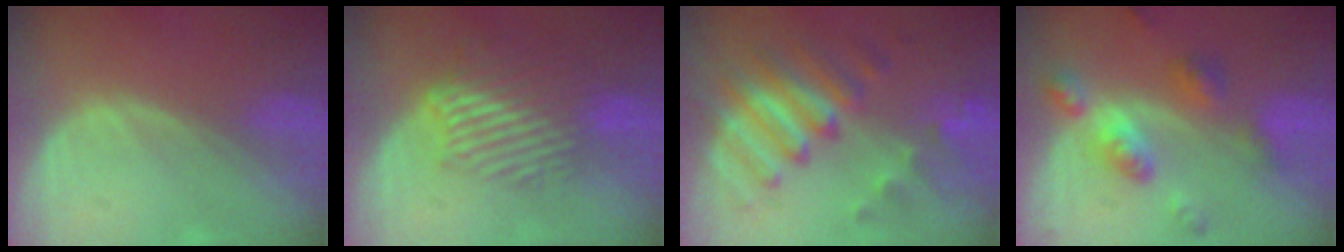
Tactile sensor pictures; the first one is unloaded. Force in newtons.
{"total": 9.5, "press": 8.1, "slide": 4.8}
{"total": 8.7, "press": 8.7, "slide": 0.4}
{"total": 7.2, "press": 7.2, "slide": 0.6}